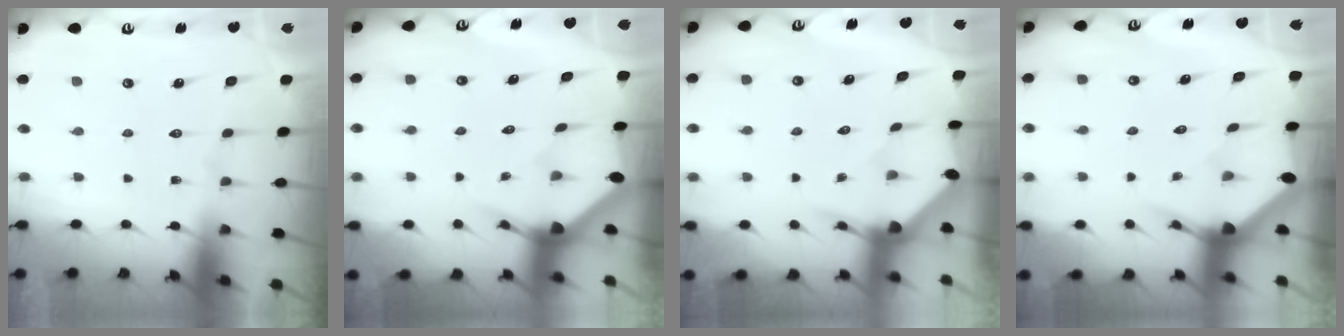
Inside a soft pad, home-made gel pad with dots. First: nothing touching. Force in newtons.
{"total": 2.9, "press": 2.9, "slide": 0.2}
{"total": 3.3, "press": 3.3, "slide": 0.3}
{"total": 2.9, "press": 2.9, "slide": 0.2}